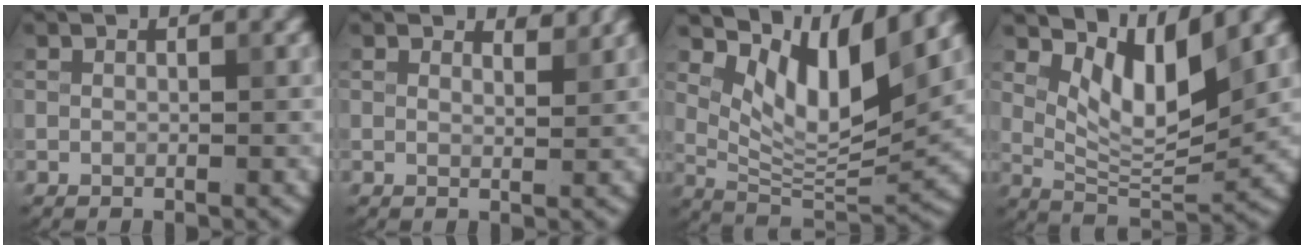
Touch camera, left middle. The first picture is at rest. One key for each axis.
{"total": 1.6, "fx": 1.6, "fy": 0.2, "fz": 0.3, "tx": -0.007, "ty": -0.002, "tz": 0.017}
{"total": 8.7, "fx": 4.7, "fy": 3.0, "fz": 6.7, "tx": -0.111, "ty": -0.014, "tz": 0.091}
{"total": 6.0, "fx": 3.0, "fy": 2.3, "fz": 4.6, "tx": -0.086, "ty": -0.017, "tz": 0.057}